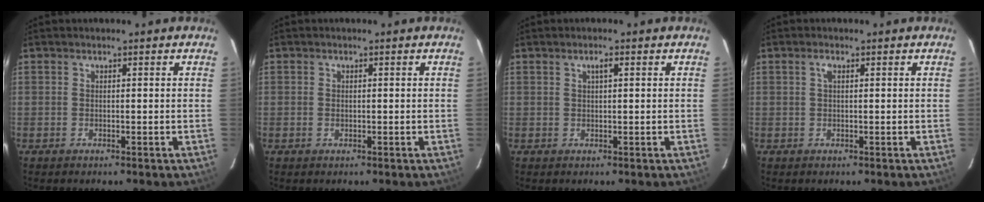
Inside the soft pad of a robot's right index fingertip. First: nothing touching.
{"total": 0.8, "force": [-0.1, 0.6, 0.4], "torque": [-0.007, 0.001, -0.001]}
{"total": 1.4, "force": [0.6, 0.2, 1.2], "torque": [-0.021, 0.005, 0.010]}
{"total": 1.0, "force": [0.4, 0.4, 0.9], "torque": [-0.018, 0.004, 0.004]}